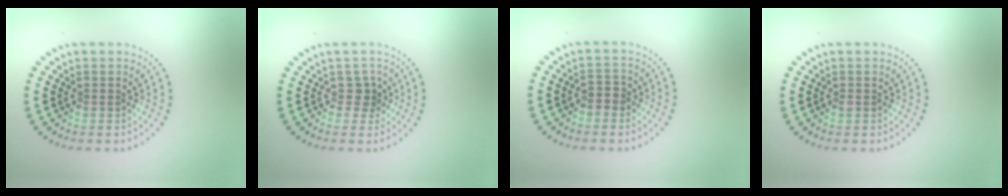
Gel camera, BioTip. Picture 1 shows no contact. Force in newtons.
{"total": 1.3, "press": 1.1, "slide": 0.8}
{"total": 1.3, "press": 1.1, "slide": 0.6}
{"total": 0.6, "press": 0.6, "slide": 0.0}